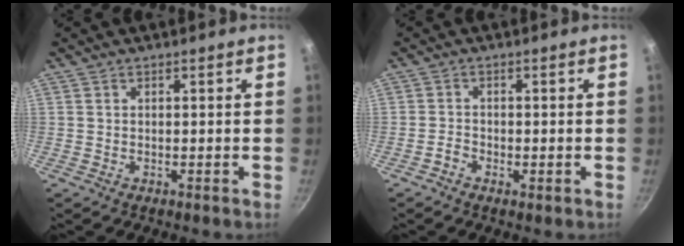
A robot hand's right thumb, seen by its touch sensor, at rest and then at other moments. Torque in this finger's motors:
{"motor_torque": [-0.31, 0.03, -0.15, 0.01, 0.04]}